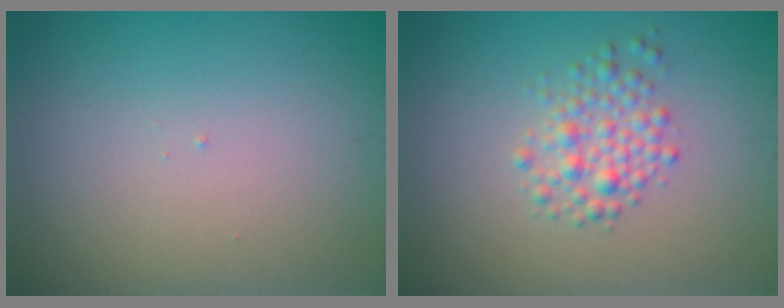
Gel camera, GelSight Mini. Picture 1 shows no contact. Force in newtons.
{"total": 2.4, "press": 2.4, "slide": 0.1}